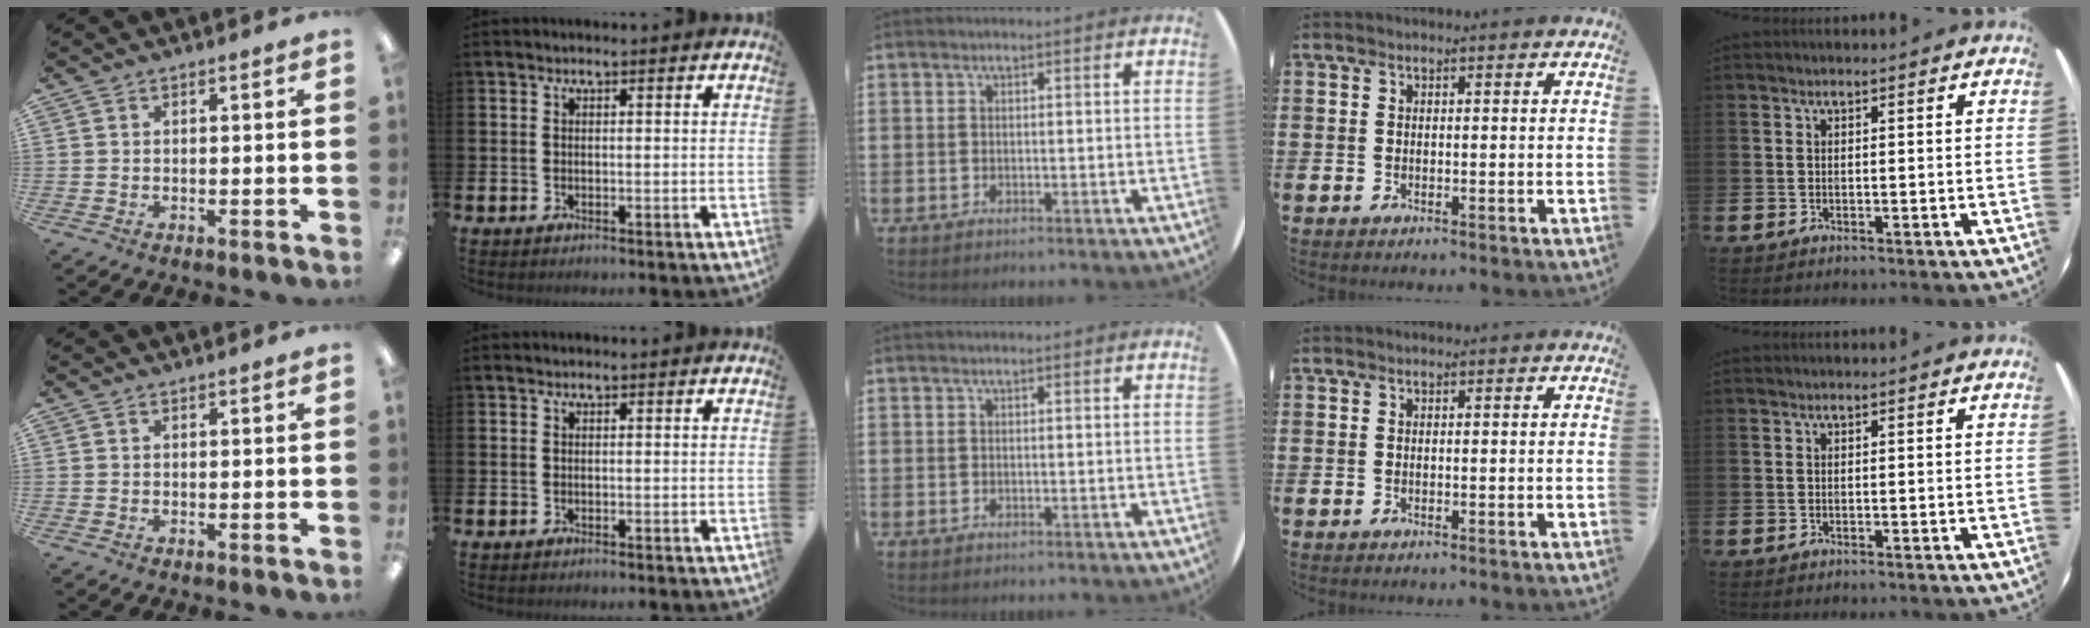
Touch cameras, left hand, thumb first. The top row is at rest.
{}